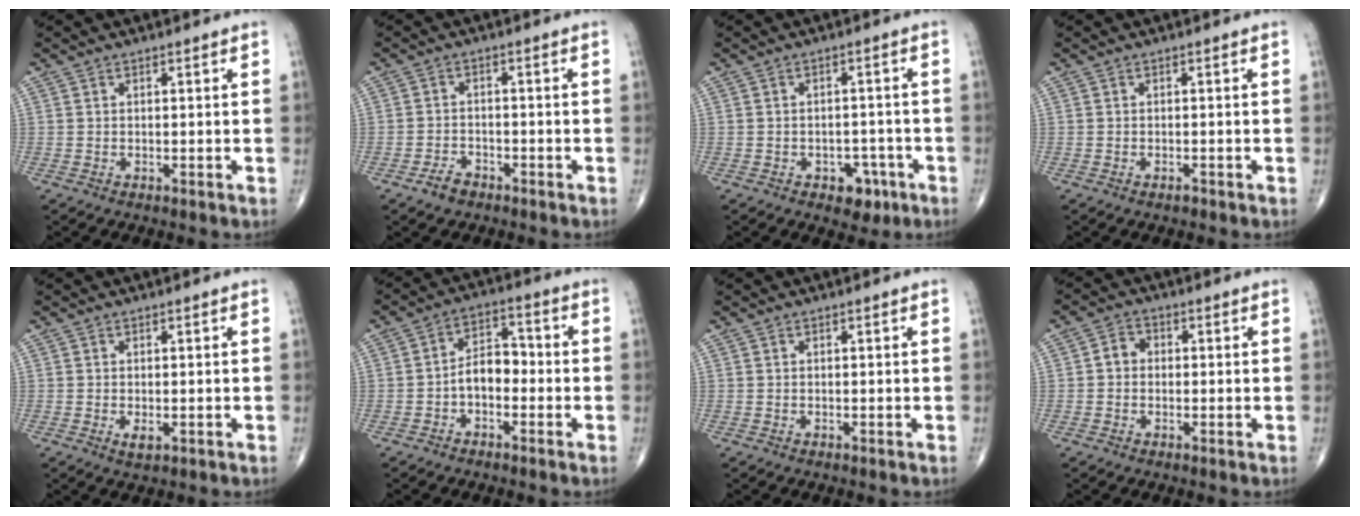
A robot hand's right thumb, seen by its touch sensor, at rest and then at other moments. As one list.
[{"total": 3.2, "force": [-2.3, 1.8, 1.2], "torque": [-0.018, 0.014, -0.039]}, {"total": 5.1, "force": [-2.6, 3.4, 2.7], "torque": [-0.007, 0.020, -0.031]}, {"total": 0.6, "force": [-0.5, 0.2, 0.3], "torque": [-0.003, 0.001, -0.011]}, {"total": 1.7, "force": [-0.4, 0.8, 1.4], "torque": [-0.023, -0.004, -0.006]}, {"total": 6.5, "force": [-1.8, 4.1, 4.7], "torque": [-0.058, 0.034, -0.043]}, {"total": 0.0}, {"total": 3.3, "force": [-0.1, 2.8, 1.7], "torque": [-0.013, 0.014, -0.011]}]